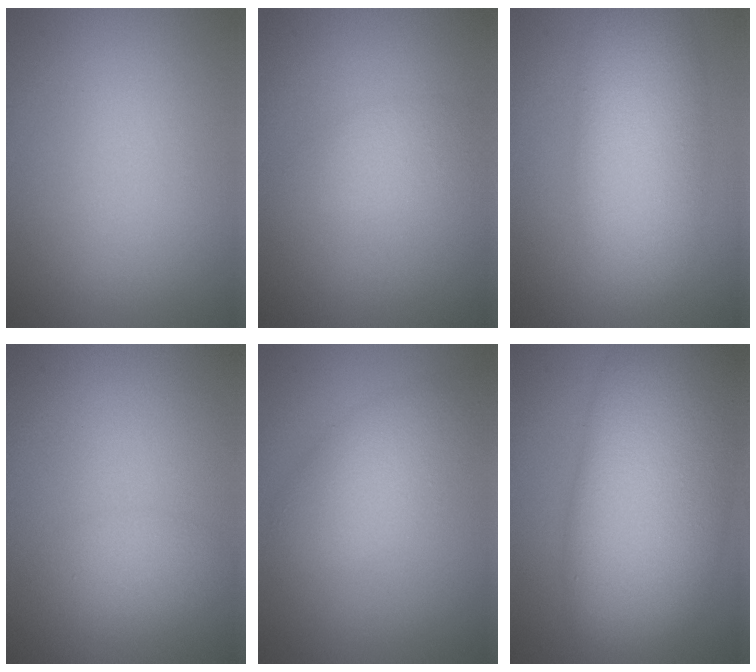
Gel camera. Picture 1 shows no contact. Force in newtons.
{"total": 2.3, "press": 2.3, "slide": 0.0}
{"total": 7.1, "press": 7.1, "slide": 0.1}
{"total": 1.5, "press": 1.5, "slide": 0.1}
{"total": 4.0, "press": 4.0, "slide": 0.1}
{"total": 14.3, "press": 14.2, "slide": 0.7}